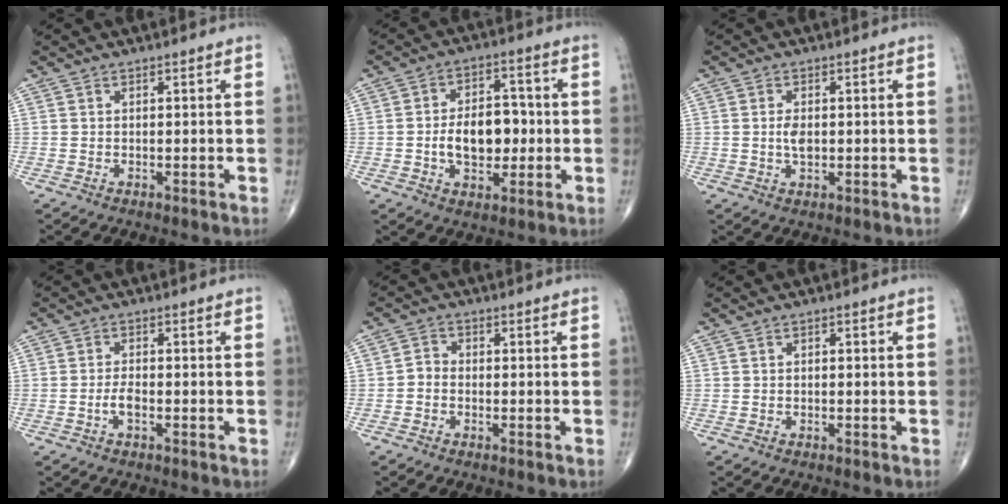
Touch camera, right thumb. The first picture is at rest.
{"total": 10.7, "force": [-1.0, 6.6, 8.3], "torque": [-0.107, 0.017, -0.018]}
{"total": 3.0, "force": [0.0, 1.7, 2.5], "torque": [-0.046, -0.002, 0.000]}
{"total": 2.2, "force": [-0.9, 0.8, 1.9], "torque": [-0.038, 0.005, -0.018]}
{"total": 2.1, "force": [-0.7, 1.7, 1.0], "torque": [-0.009, 0.007, -0.022]}
{"total": 0.5, "force": [0.0, 0.3, 0.4], "torque": [-0.006, 0.000, -0.001]}